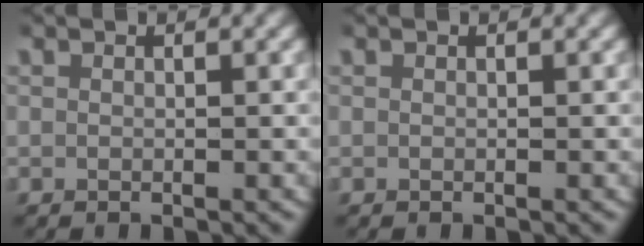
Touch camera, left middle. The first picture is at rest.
{"total": 0.0}